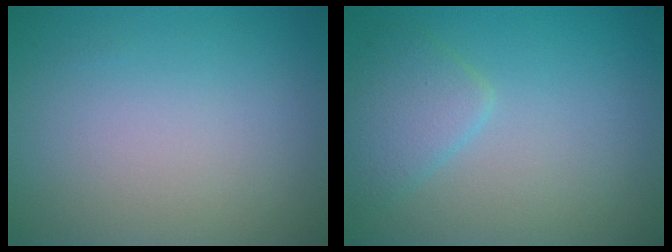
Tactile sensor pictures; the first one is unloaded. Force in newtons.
{"total": 2.6, "press": 2.6, "slide": 0.1}